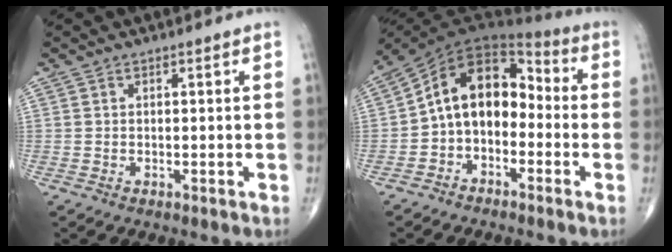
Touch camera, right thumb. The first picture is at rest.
{"total": 12.7, "force": [-2.0, 8.8, 8.9], "torque": [-0.119, 0.065, -0.051]}